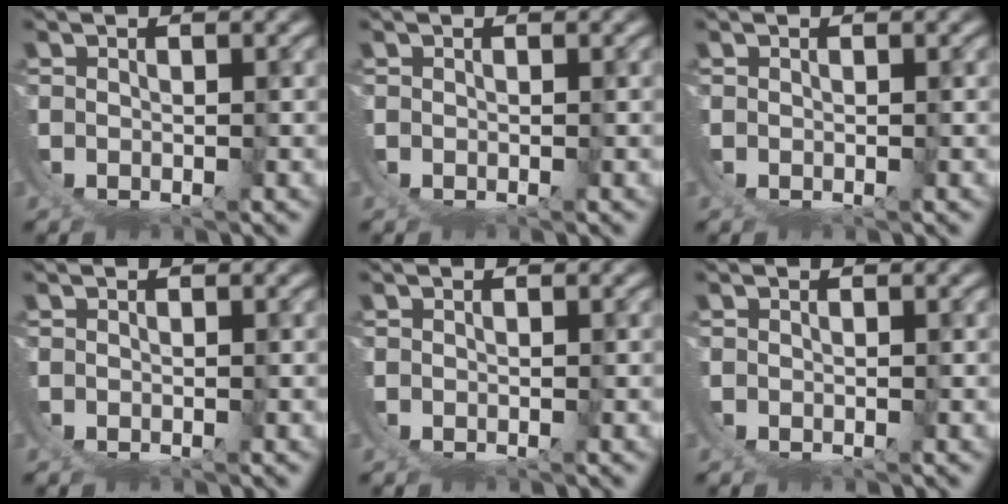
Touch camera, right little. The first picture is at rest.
{"total": 0.0}
{"total": 0.0}
{"total": 0.0}
{"total": 0.0}
{"total": 0.0}